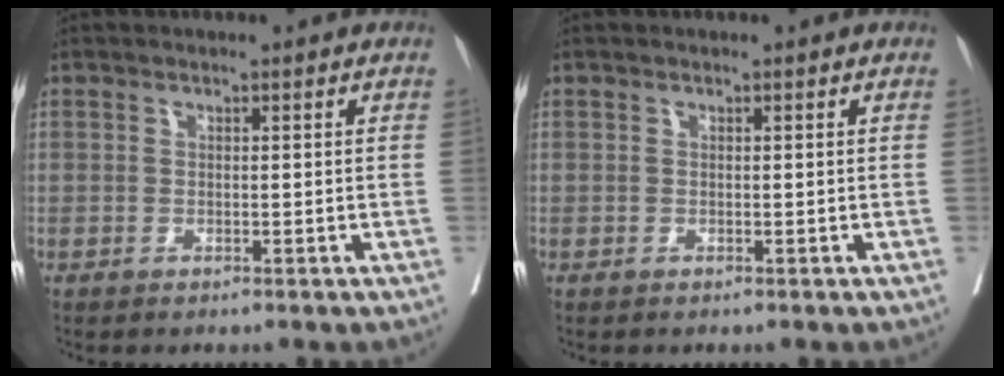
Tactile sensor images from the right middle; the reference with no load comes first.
{"total": 0.0}